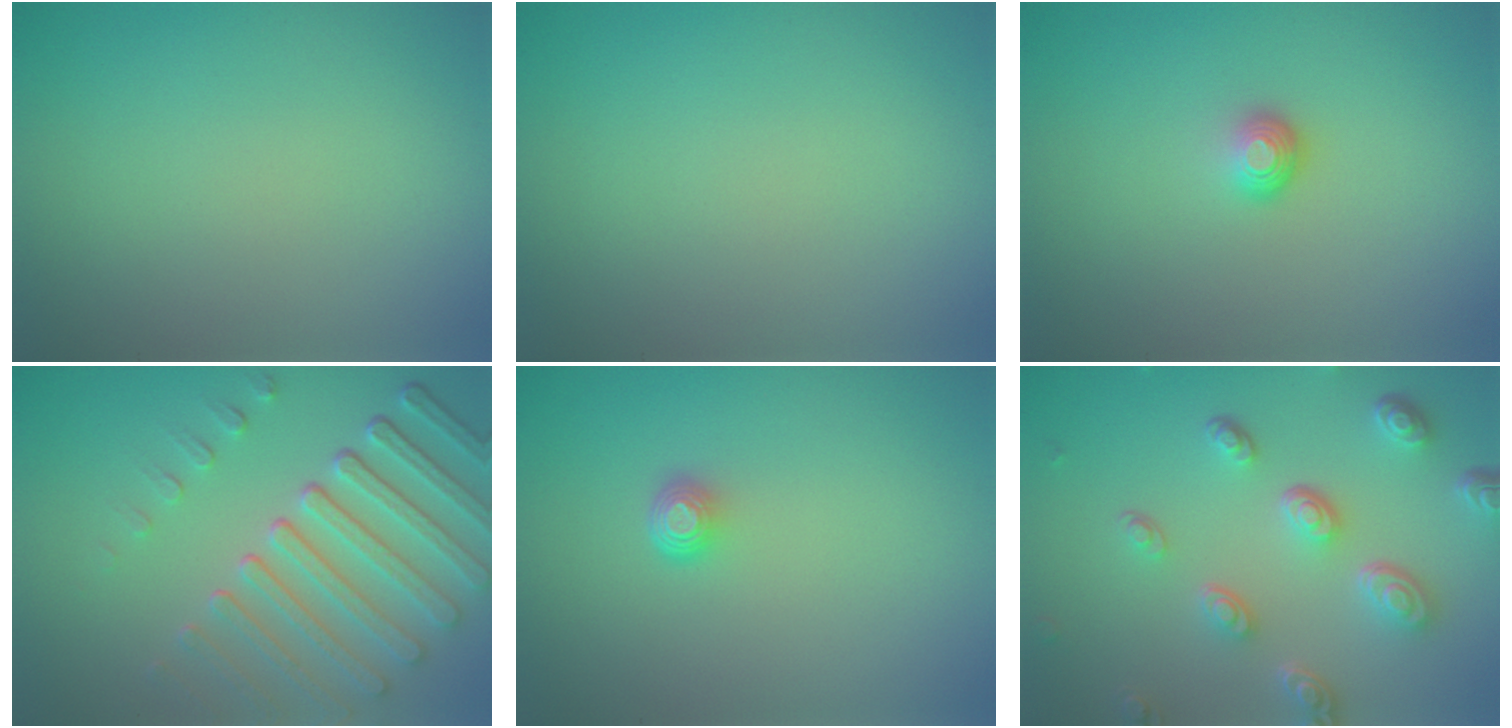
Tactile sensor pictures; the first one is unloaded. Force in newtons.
{"total": 0.0}
{"total": 1.7, "press": 1.2, "slide": 1.2}
{"total": 6.8, "press": 5.3, "slide": 4.2}
{"total": 1.5, "press": 1.1, "slide": 1.0}
{"total": 5.0, "press": 3.7, "slide": 3.3}